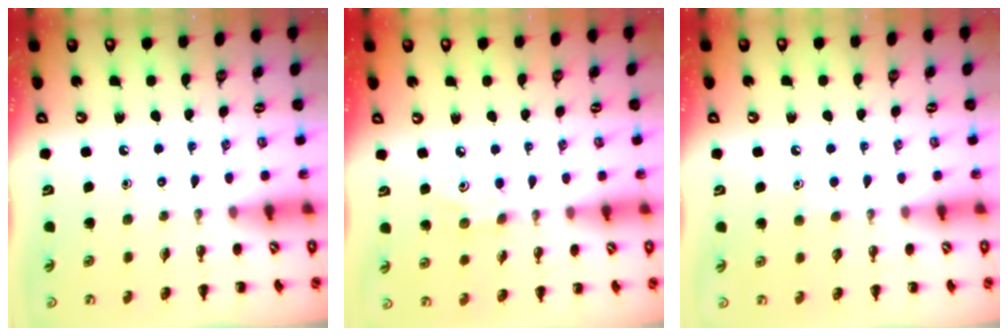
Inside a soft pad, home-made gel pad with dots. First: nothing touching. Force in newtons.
{"total": 2.9, "press": 2.8, "slide": 0.8}
{"total": 3.5, "press": 3.3, "slide": 1.2}